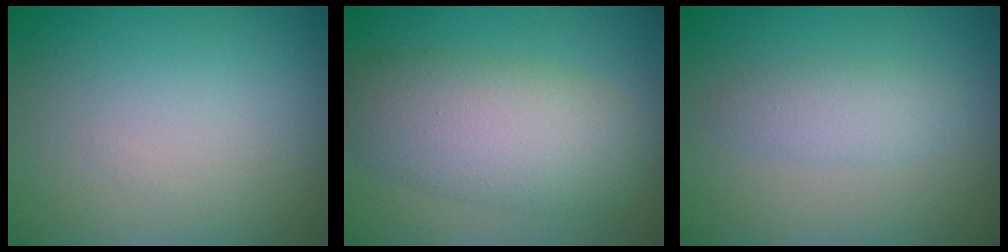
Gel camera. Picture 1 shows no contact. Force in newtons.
{"total": 6.8, "press": 6.8, "slide": 0.3}
{"total": 2.0, "press": 2.0, "slide": 0.0}